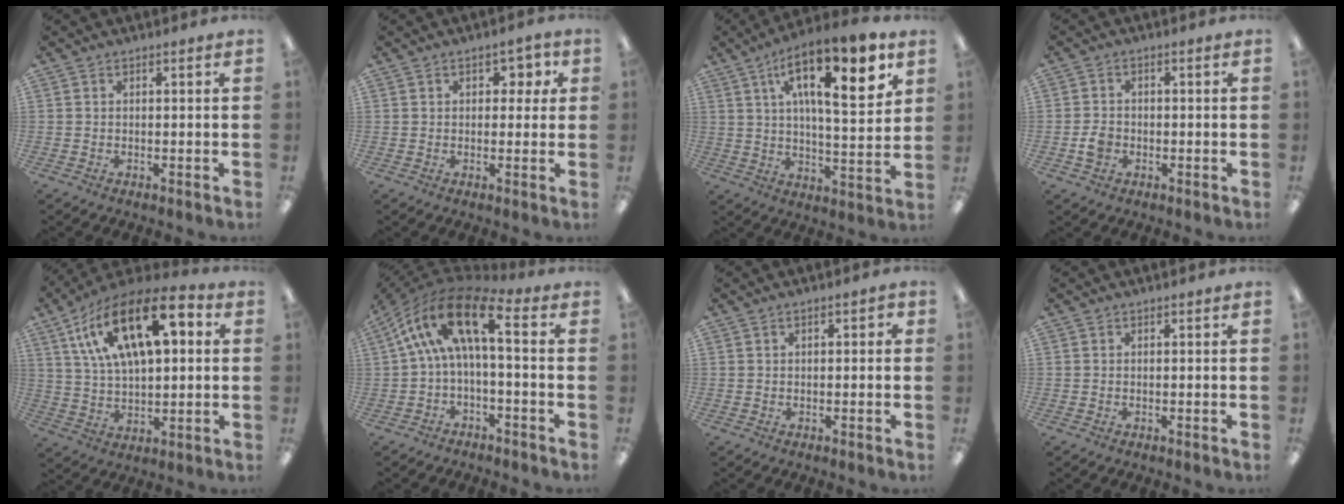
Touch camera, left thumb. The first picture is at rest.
{"total": 5.3, "force": [1.8, 3.1, 3.8], "torque": [-0.047, 0.000, 0.023]}
{"total": 19.6, "force": [9.7, 6.9, 15.5], "torque": [-0.235, -0.033, 0.145]}
{"total": 3.3, "force": [-0.8, 2.6, 1.9], "torque": [-0.033, 0.006, -0.013]}
{"total": 20.9, "force": [9.4, 10.1, 15.8], "torque": [-0.279, -0.026, 0.159]}
{"total": 17.1, "force": [2.9, 7.8, 14.9], "torque": [-0.277, -0.002, 0.049]}
{"total": 1.8, "force": [0.0, 1.1, 1.4], "torque": [-0.017, 0.003, -0.001]}
{"total": 0.0}